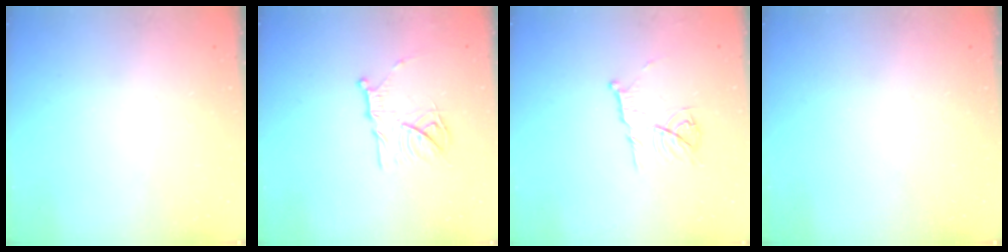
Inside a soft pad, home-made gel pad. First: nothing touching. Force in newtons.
{"total": 14.9, "press": 14.8, "slide": 1.4}
{"total": 10.3, "press": 10.3, "slide": 0.1}
{"total": 0.0}